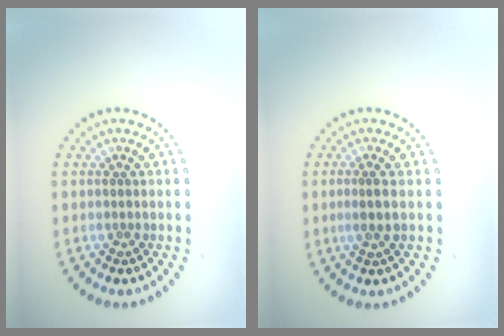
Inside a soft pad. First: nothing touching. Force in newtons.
{"total": 1.2, "press": 0.9, "slide": 0.8}